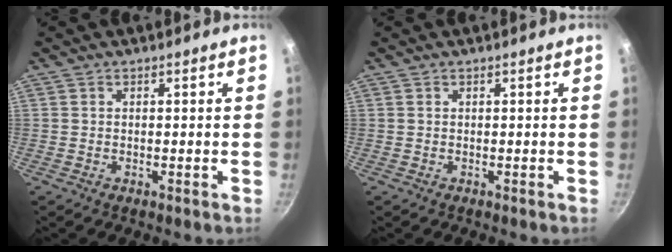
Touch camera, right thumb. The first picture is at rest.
{"total": 0.0}